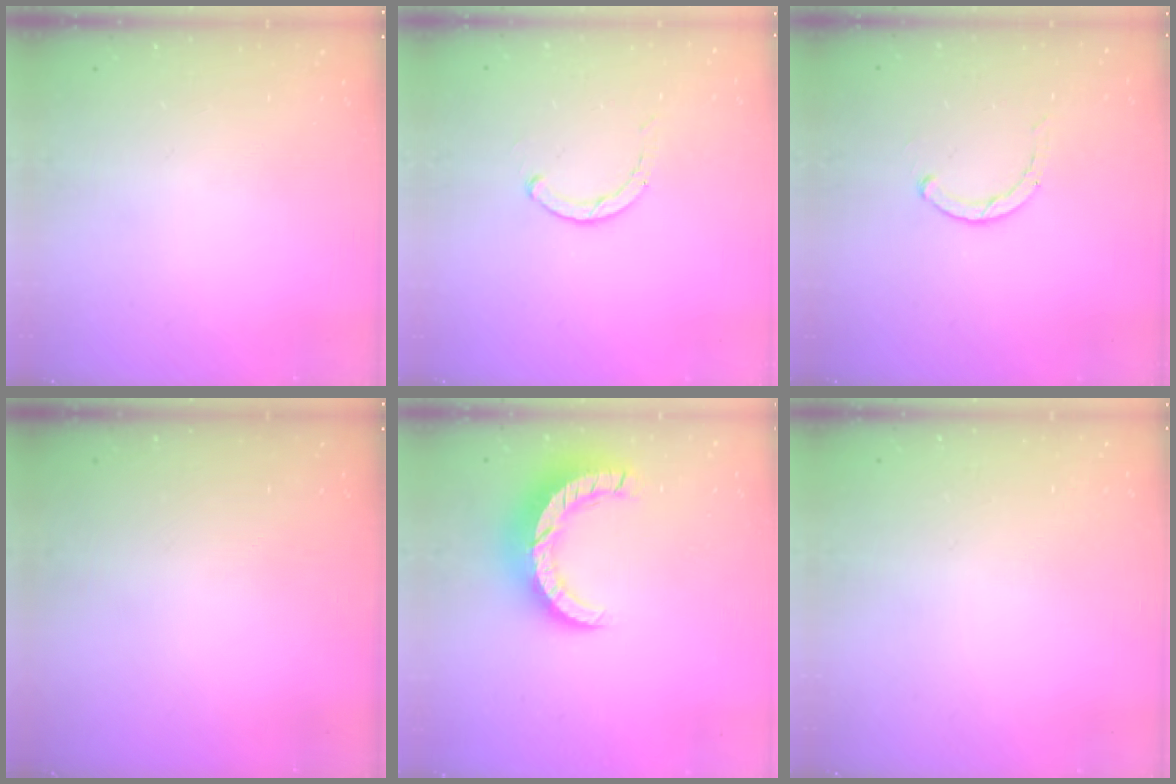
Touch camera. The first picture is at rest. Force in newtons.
{"total": 2.3, "press": 2.3, "slide": 0.3}
{"total": 2.3, "press": 2.3, "slide": 0.3}
{"total": 0.0}
{"total": 10.3, "press": 10.2, "slide": 0.7}
{"total": 2.6, "press": 2.6, "slide": 0.2}